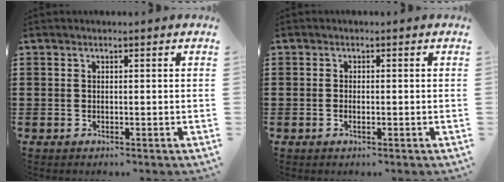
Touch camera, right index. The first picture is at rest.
{"total": 0.8, "force": [-0.3, 0.3, 0.7], "torque": [-0.013, -0.003, -0.004]}